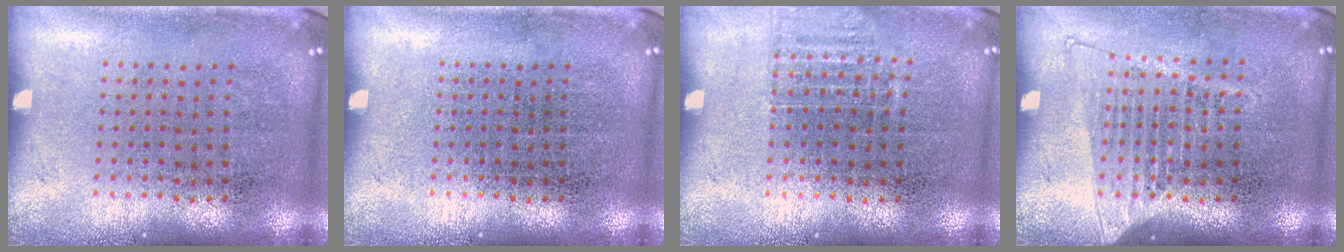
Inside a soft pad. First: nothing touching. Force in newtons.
{"total": 0.0}
{"total": 0.9, "press": 0.8, "slide": 0.3}
{"total": 1.3, "press": 1.1, "slide": 0.5}